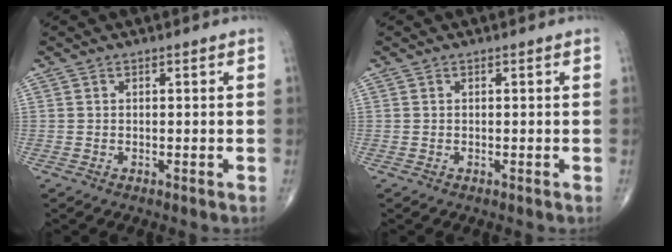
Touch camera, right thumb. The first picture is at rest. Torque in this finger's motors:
{"motor_torque": [0.00, 0.00, 0.00, 0.00, 0.00]}